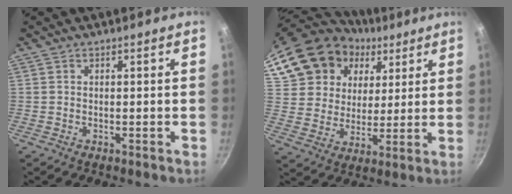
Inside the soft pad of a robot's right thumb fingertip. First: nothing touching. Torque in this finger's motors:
{"motor_torque": [-0.94, 1.43, -0.05, -0.12, 0.25]}